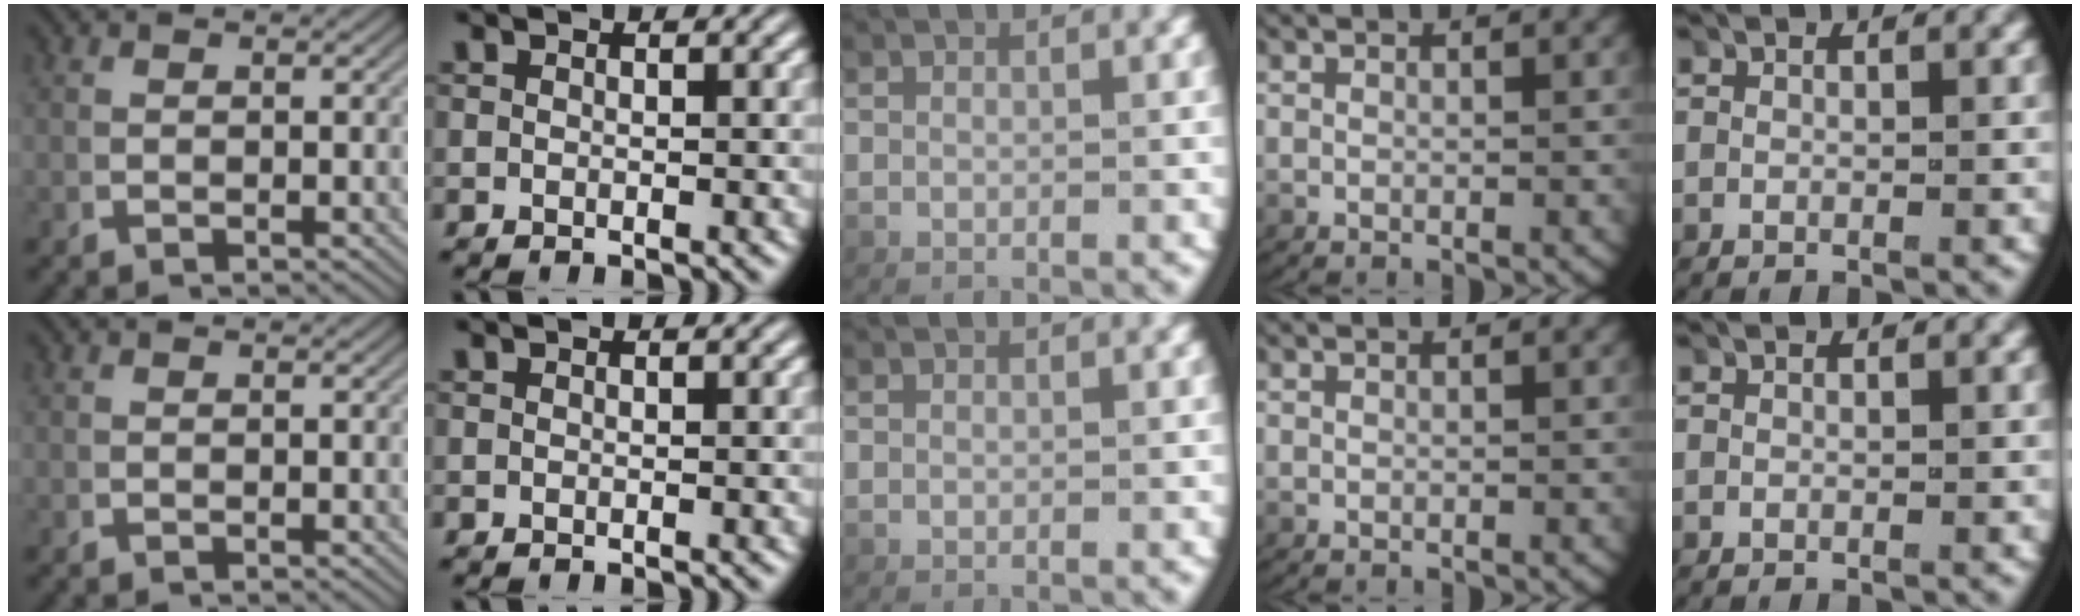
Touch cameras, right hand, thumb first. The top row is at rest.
{}